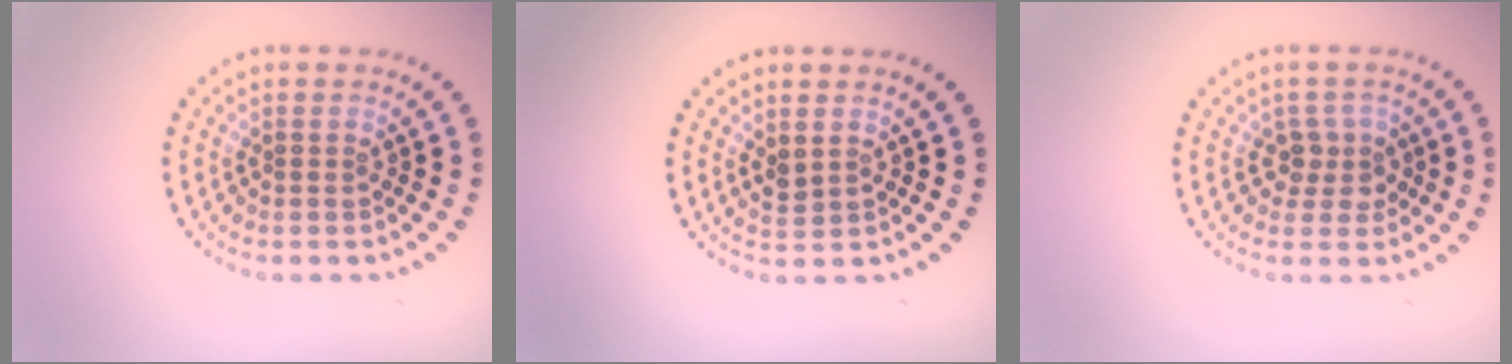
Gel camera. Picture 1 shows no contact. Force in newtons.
{"total": 1.1, "press": 1.0, "slide": 0.5}
{"total": 2.2, "press": 1.9, "slide": 1.1}